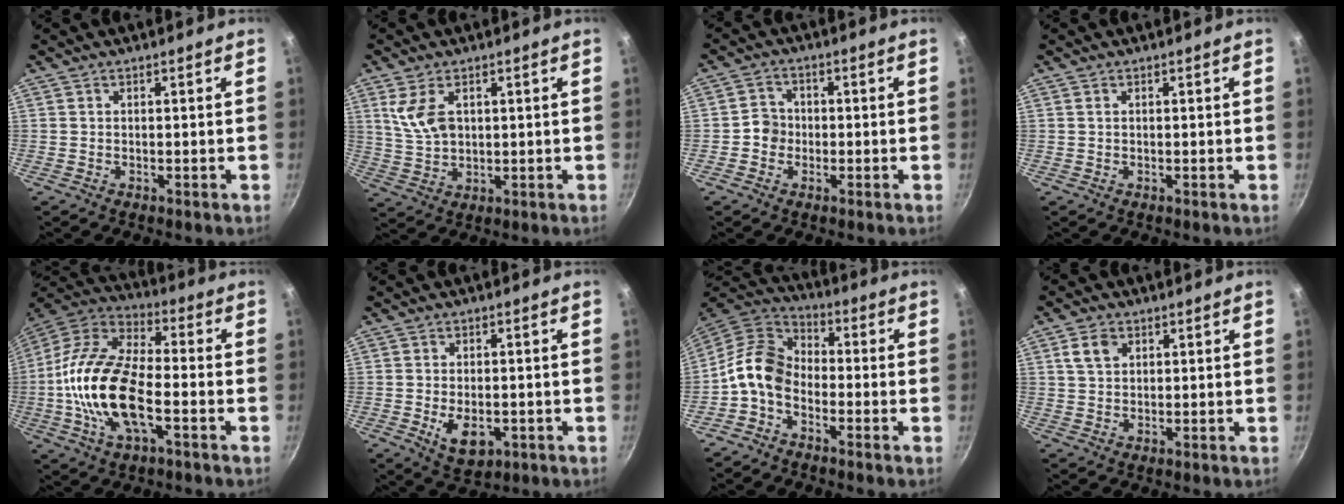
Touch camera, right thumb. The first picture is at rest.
{"total": 7.2, "force": [2.5, 4.3, 5.2], "torque": [-0.092, -0.016, 0.055]}
{"total": 3.8, "force": [-0.9, 3.5, 1.2], "torque": [0.007, 0.015, -0.024]}
{"total": 0.0}
{"total": 19.7, "force": [-4.2, 9.3, 16.9], "torque": [-0.319, 0.035, -0.092]}
{"total": 6.9, "force": [-1.8, 4.2, 5.2], "torque": [-0.071, -0.002, -0.015]}
{"total": 9.8, "force": [-3.1, 6.9, 6.2], "torque": [-0.106, 0.049, -0.084]}
{"total": 4.3, "force": [1.7, 3.1, 2.5], "torque": [-0.032, 0.001, 0.031]}